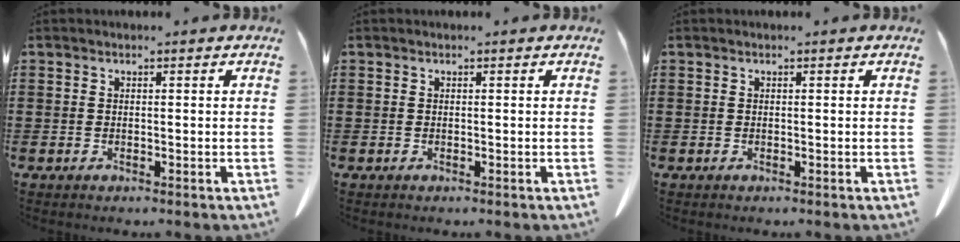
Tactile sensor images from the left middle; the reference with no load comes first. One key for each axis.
{"total": 0.0}
{"total": 0.0}